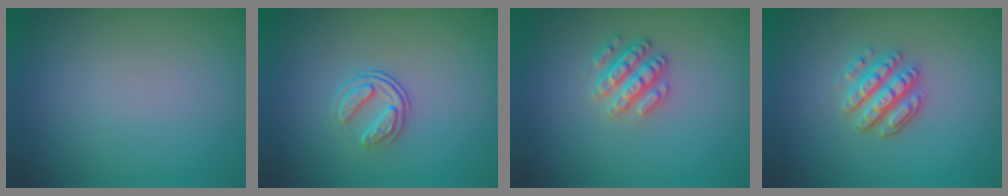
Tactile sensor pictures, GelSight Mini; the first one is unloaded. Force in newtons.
{"total": 2.3, "press": 1.7, "slide": 1.6}
{"total": 2.6, "press": 2.6, "slide": 0.3}
{"total": 3.6, "press": 3.1, "slide": 1.8}